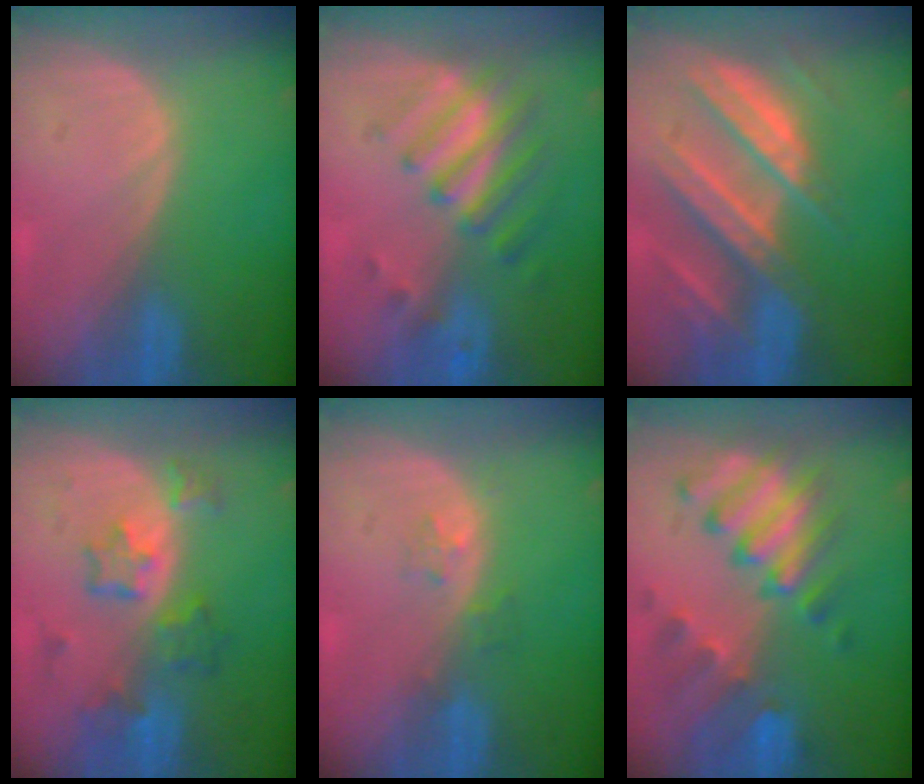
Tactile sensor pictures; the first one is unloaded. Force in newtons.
{"total": 7.7, "press": 6.9, "slide": 3.4}
{"total": 10.6, "press": 9.3, "slide": 5.0}
{"total": 7.2, "press": 6.4, "slide": 3.4}
{"total": 1.9, "press": 1.9, "slide": 0.2}
{"total": 10.0, "press": 8.8, "slide": 4.7}